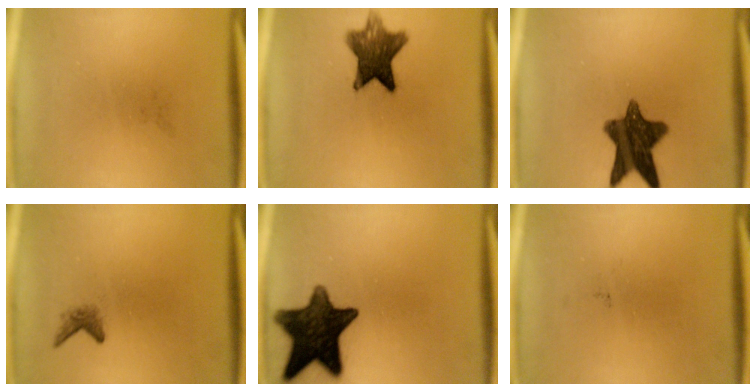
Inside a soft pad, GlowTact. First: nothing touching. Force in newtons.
{"total": 9.5}
{"total": 11.5}
{"total": 1.4}
{"total": 14.5}
{"total": 0.0}